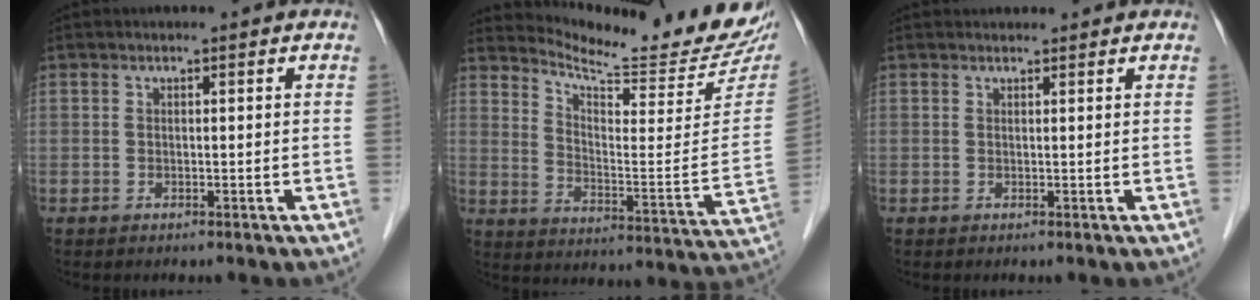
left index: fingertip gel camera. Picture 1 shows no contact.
{"total": 18.8, "force": [17.9, 0.5, 5.6], "torque": [-0.096, -0.097, 0.239]}
{"total": 2.1, "force": [2.1, 0.5, 0.2], "torque": [-0.007, 0.019, 0.028]}